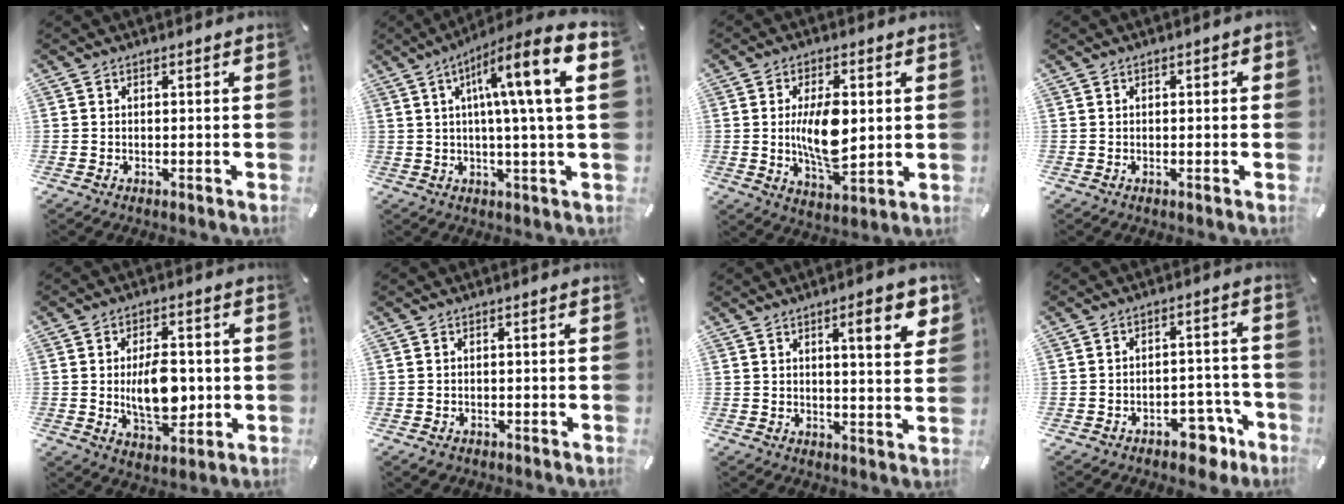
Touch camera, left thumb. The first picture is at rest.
{"total": 16.6, "force": [4.3, 1.8, 15.9], "torque": [-0.257, -0.015, 0.051]}
{"total": 11.5, "force": [1.1, 5.9, 9.8], "torque": [-0.184, -0.008, 0.016]}
{"total": 1.0, "force": [-0.2, 0.3, 0.9], "torque": [-0.016, 0.001, -0.005]}
{"total": 11.8, "force": [-0.5, 6.8, 9.6], "torque": [-0.149, -0.008, -0.012]}
{"total": 1.2, "force": [-0.8, 0.9, 0.3], "torque": [-0.005, 0.003, -0.017]}
{"total": 9.7, "force": [4.4, 2.0, 8.5], "torque": [-0.120, -0.015, 0.061]}
{"total": 8.5, "force": [-5.6, 4.5, 4.5], "torque": [-0.042, 0.029, -0.096]}